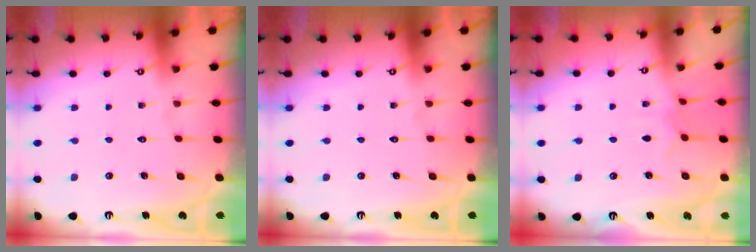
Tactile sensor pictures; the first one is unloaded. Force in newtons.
{"total": 0.0}
{"total": 5.1, "press": 5.1, "slide": 0.2}